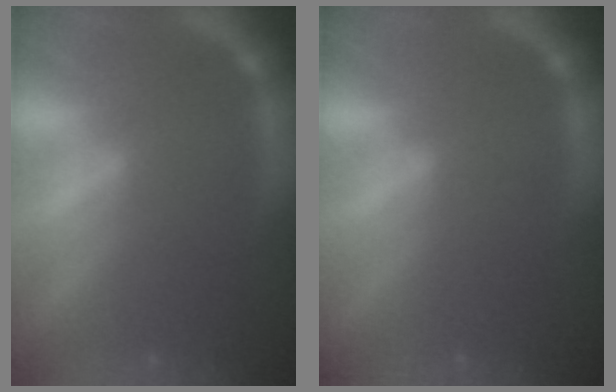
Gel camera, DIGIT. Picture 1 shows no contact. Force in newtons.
{"total": 0.0}